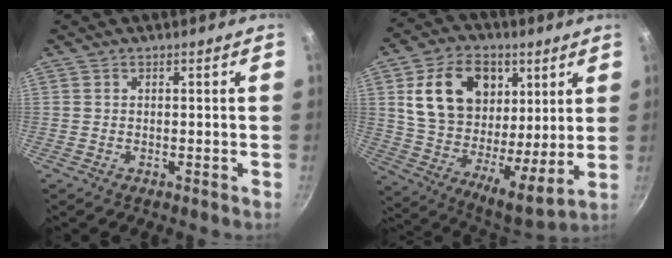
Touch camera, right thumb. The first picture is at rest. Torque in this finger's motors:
{"motor_torque": [-1.27, 2.11, 1.00, -0.05, 0.26]}